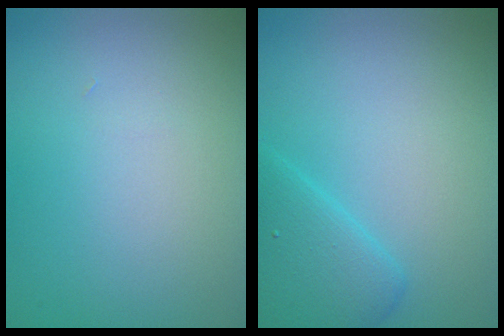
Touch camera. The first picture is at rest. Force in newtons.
{"total": 3.5, "press": 3.5, "slide": 0.2}